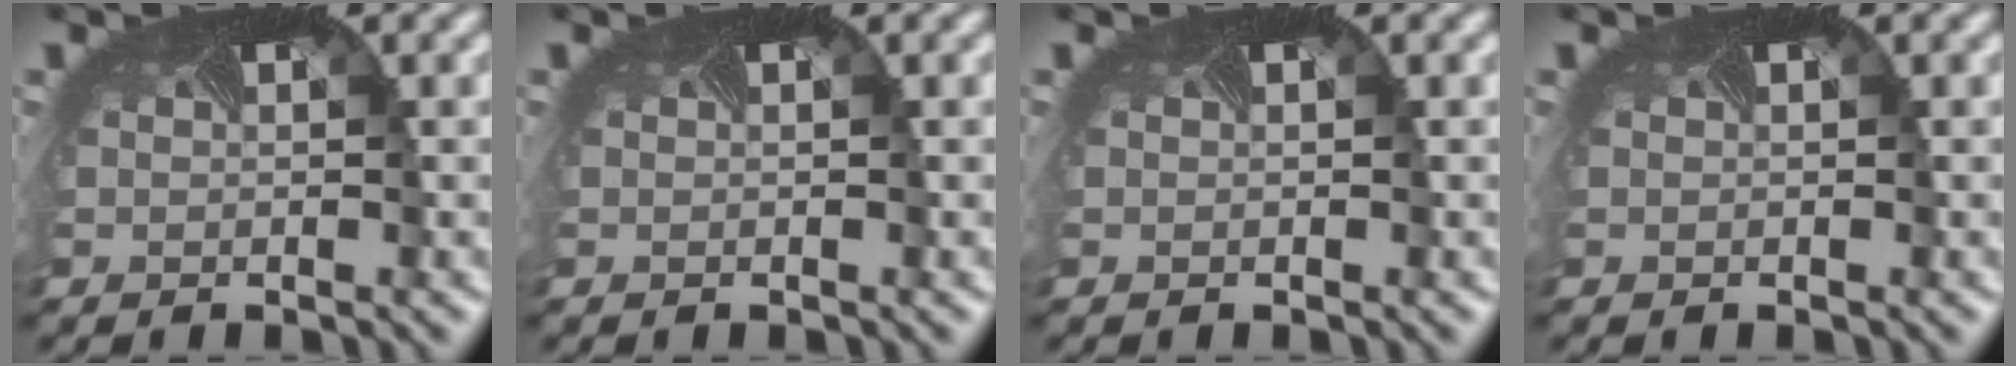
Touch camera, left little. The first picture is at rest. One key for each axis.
{"total": 0.0}
{"total": 0.0}
{"total": 0.0}